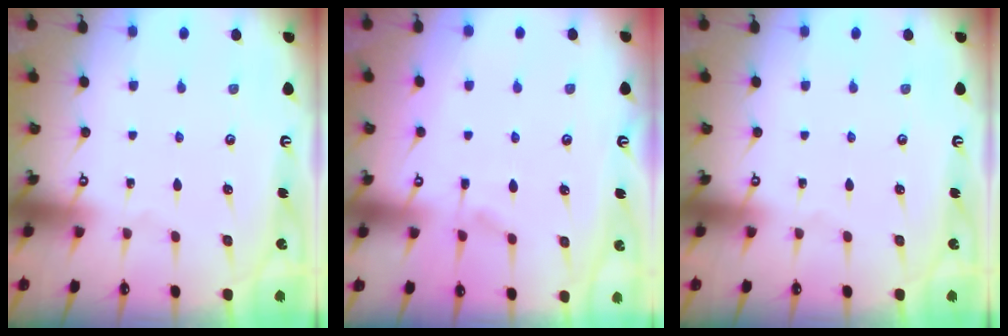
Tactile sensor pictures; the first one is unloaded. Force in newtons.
{"total": 1.4, "press": 0.5, "slide": 1.3}
{"total": 0.0}